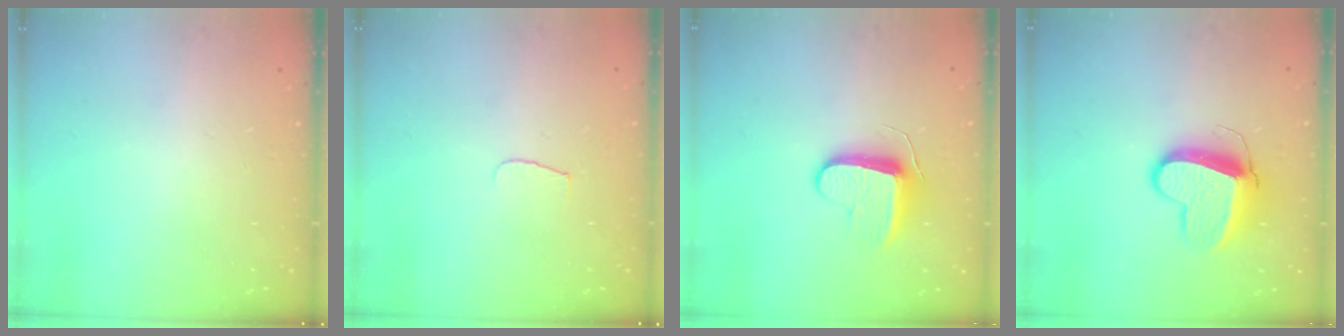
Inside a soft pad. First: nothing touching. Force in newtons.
{"total": 4.3, "press": 4.2, "slide": 0.4}
{"total": 9.3, "press": 9.3, "slide": 0.1}
{"total": 10.9, "press": 10.8, "slide": 1.3}